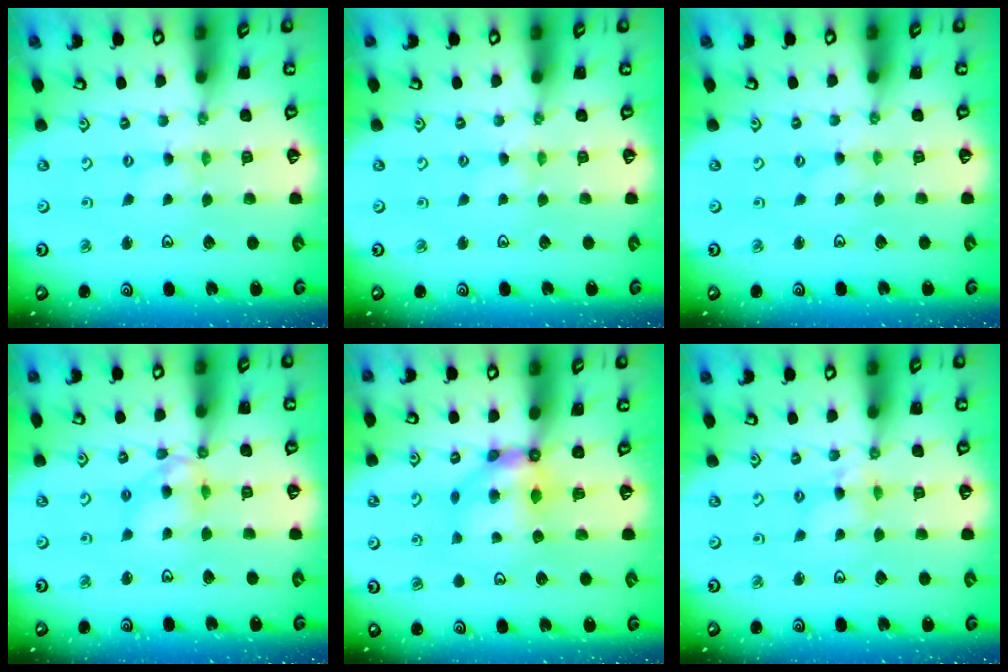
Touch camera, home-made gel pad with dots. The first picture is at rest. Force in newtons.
{"total": 2.6, "press": 2.5, "slide": 0.4}
{"total": 0.0}
{"total": 9.3, "press": 9.3, "slide": 0.7}
{"total": 6.8, "press": 6.7, "slide": 0.8}
{"total": 4.5, "press": 4.4, "slide": 0.5}